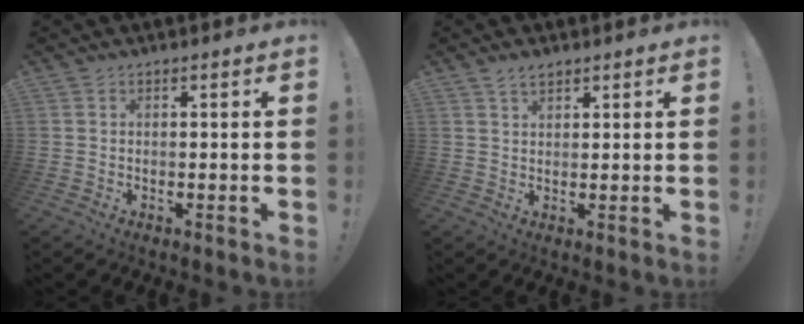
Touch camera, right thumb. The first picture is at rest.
{"total": 2.9, "force": [2.2, 1.3, 1.2], "torque": [-0.024, -0.007, 0.041]}